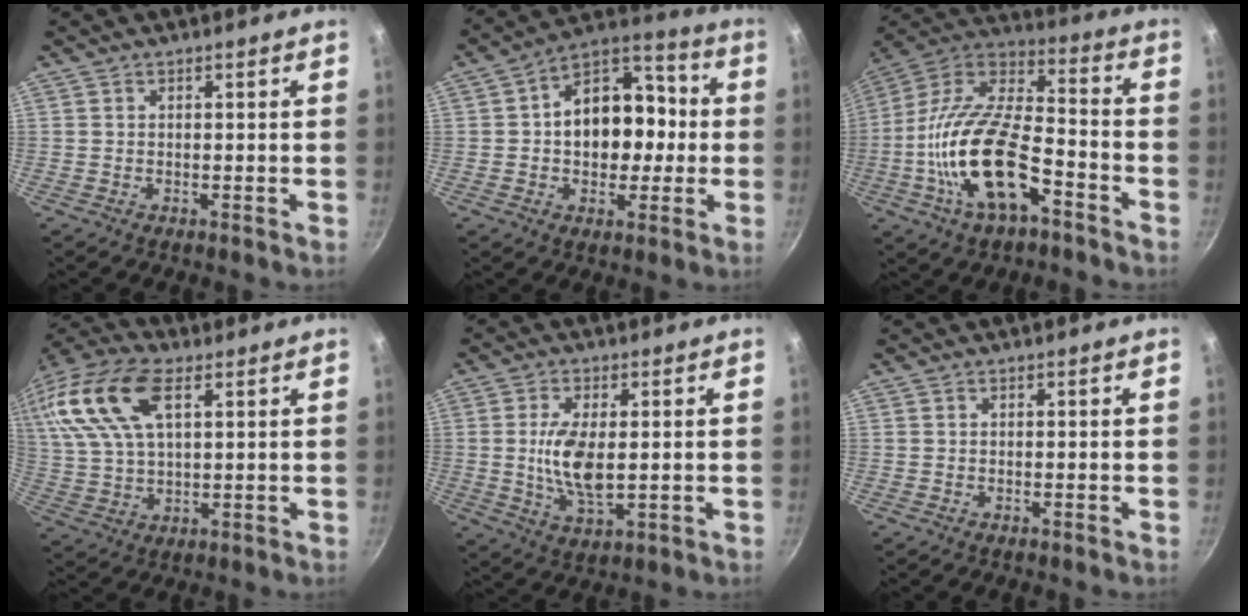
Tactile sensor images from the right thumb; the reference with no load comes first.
{"total": 16.4, "force": [0.4, 10.9, 12.3], "torque": [-0.133, 0.035, -0.003]}
{"total": 21.8, "force": [-7.7, 9.9, 17.8], "torque": [-0.350, 0.052, -0.136]}
{"total": 19.3, "force": [7.5, 9.7, 14.9], "torque": [-0.331, 0.016, 0.140]}
{"total": 9.2, "force": [0.3, 4.3, 8.2], "torque": [-0.156, -0.014, 0.012]}
{"total": 0.0}